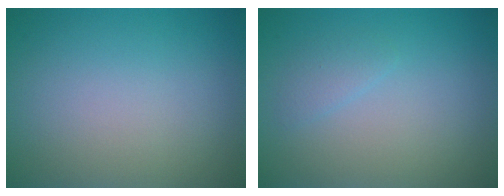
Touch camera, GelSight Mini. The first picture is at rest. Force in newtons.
{"total": 1.1, "press": 1.1, "slide": 0.1}